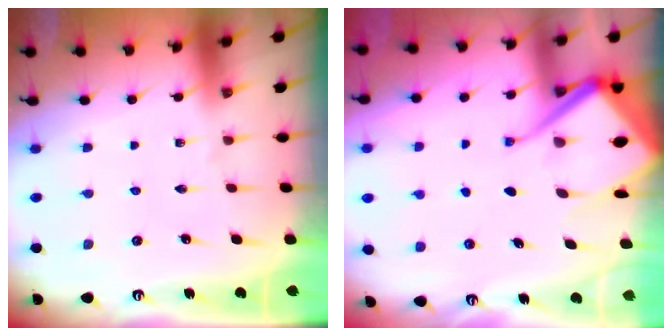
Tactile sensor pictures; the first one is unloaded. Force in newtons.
{"total": 12.6, "press": 12.5, "slide": 1.4}